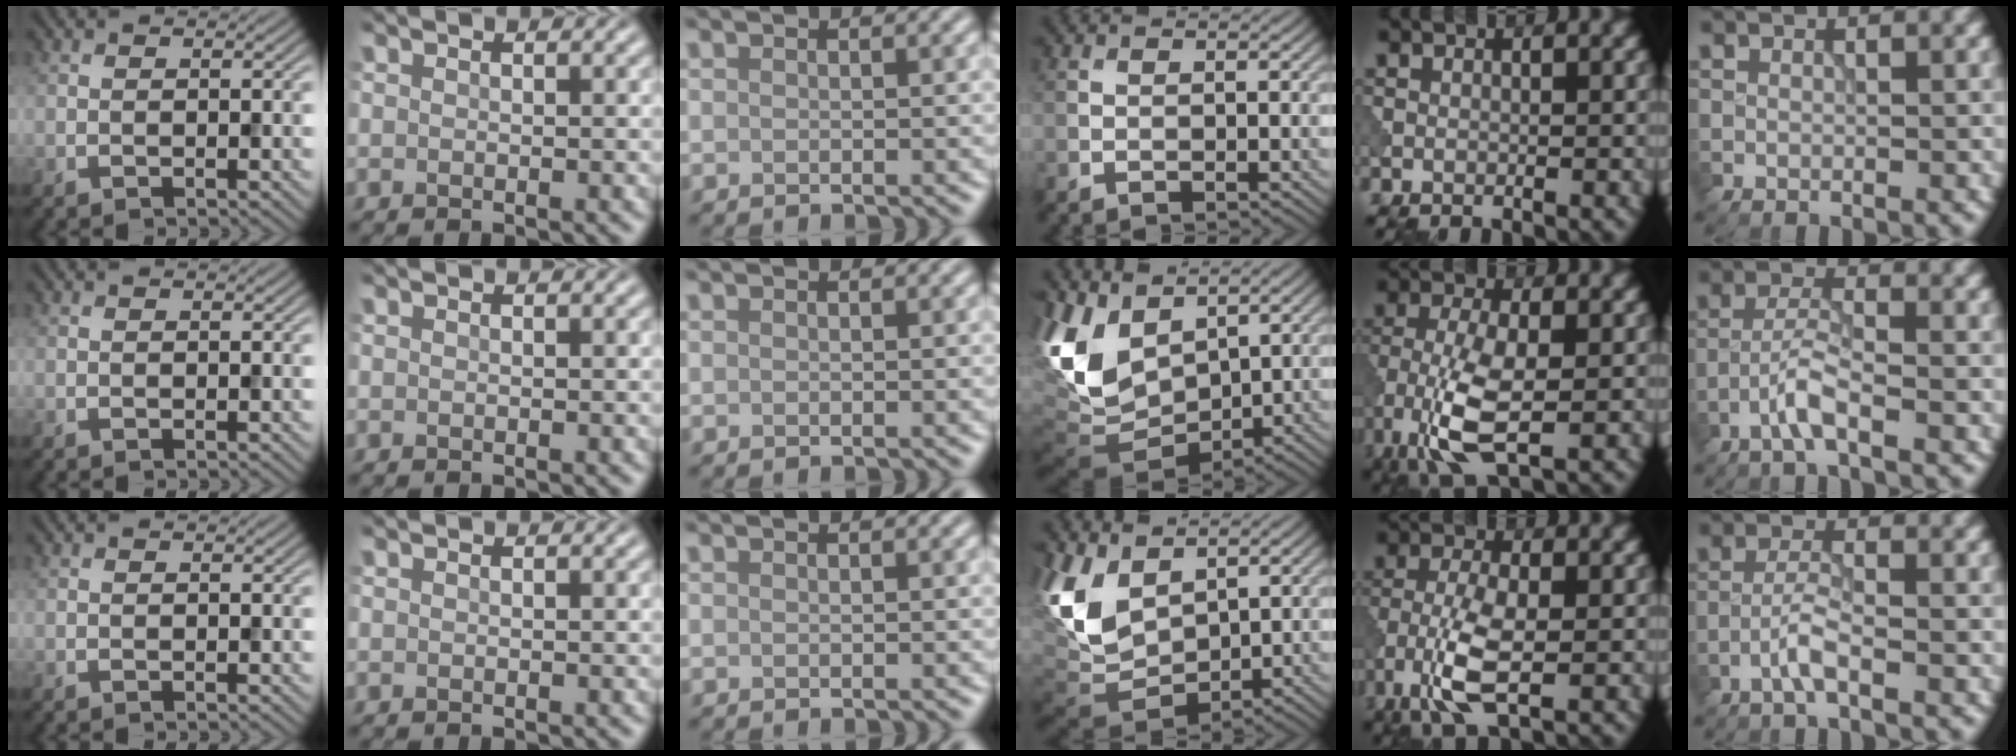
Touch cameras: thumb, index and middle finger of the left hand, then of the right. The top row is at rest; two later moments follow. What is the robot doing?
{"motion": "wipe", "object": "makeup brush"}